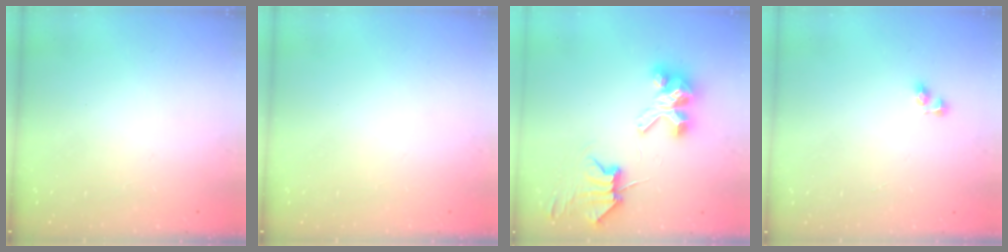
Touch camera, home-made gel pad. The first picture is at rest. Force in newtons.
{"total": 0.0}
{"total": 6.3, "press": 6.3, "slide": 0.8}
{"total": 3.9, "press": 3.9, "slide": 0.6}